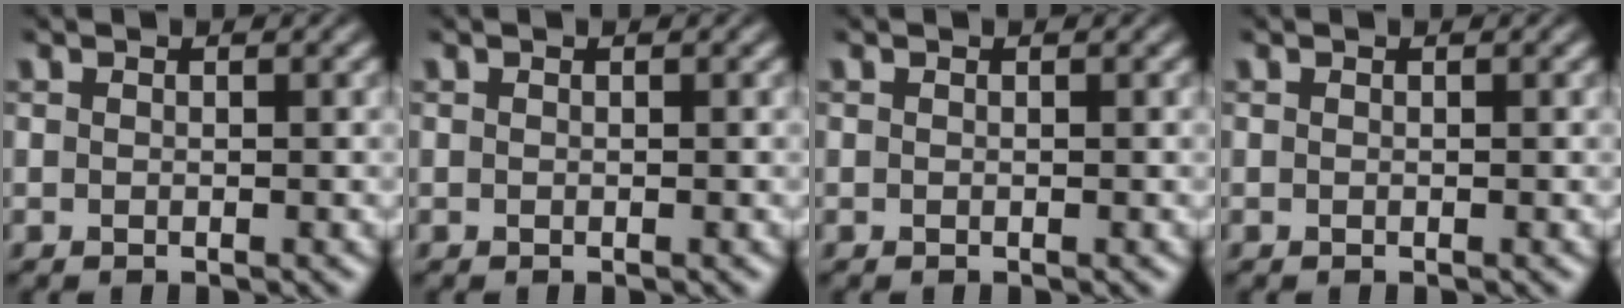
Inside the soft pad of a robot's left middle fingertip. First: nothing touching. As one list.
[{"total": 0.0}, {"total": 0.0}, {"total": 0.0}]